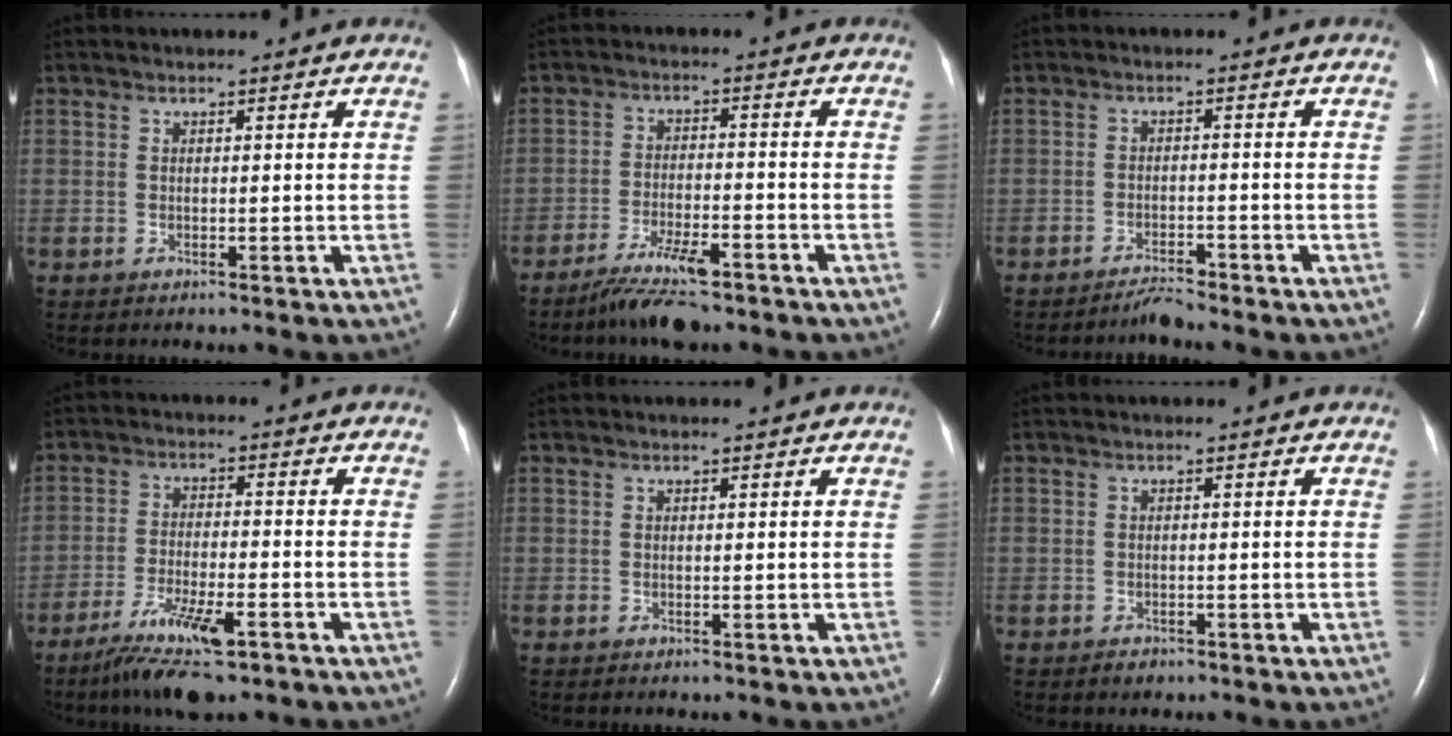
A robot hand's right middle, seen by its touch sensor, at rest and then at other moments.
{"total": 7.1, "force": [-5.4, 0.9, 4.4], "torque": [-0.090, -0.016, -0.096]}
{"total": 2.4, "force": [-2.3, -0.1, 0.5], "torque": [-0.010, -0.010, -0.041]}
{"total": 9.6, "force": [-6.0, 1.5, 7.3], "torque": [-0.143, -0.022, -0.101]}
{"total": 0.0}
{"total": 1.1, "force": [-0.8, 0.7, 0.3], "torque": [-0.009, 0.000, -0.011]}